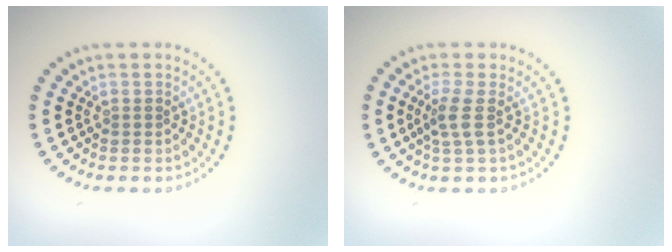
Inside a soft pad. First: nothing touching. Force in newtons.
{"total": 2.0, "press": 1.6, "slide": 1.3}